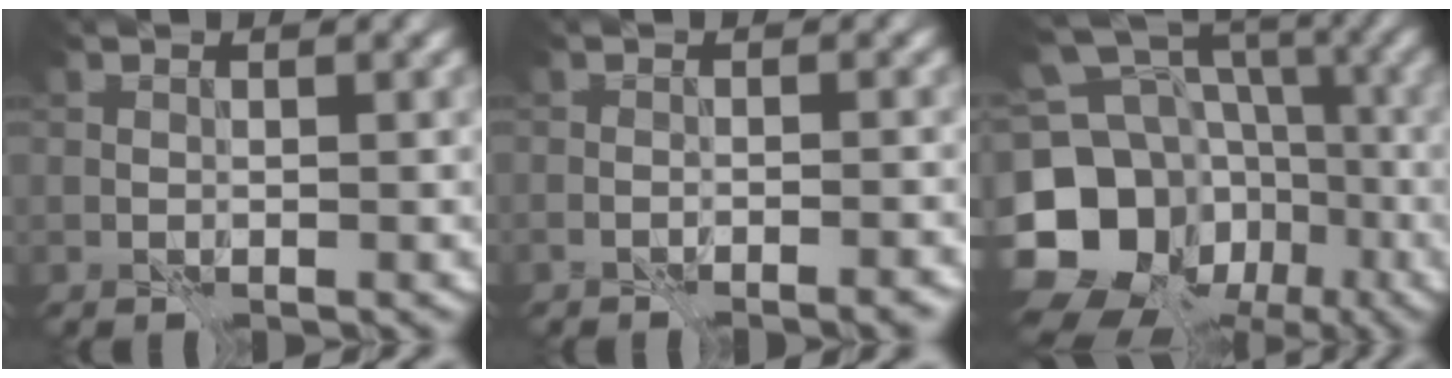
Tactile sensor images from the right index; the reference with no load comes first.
{"total": 2.9, "force": [-2.5, 0.4, 1.5], "torque": [-0.026, 0.001, -0.038]}
{"total": 16.5, "force": [-5.5, 13.8, 7.1], "torque": [-0.173, -0.009, -0.084]}